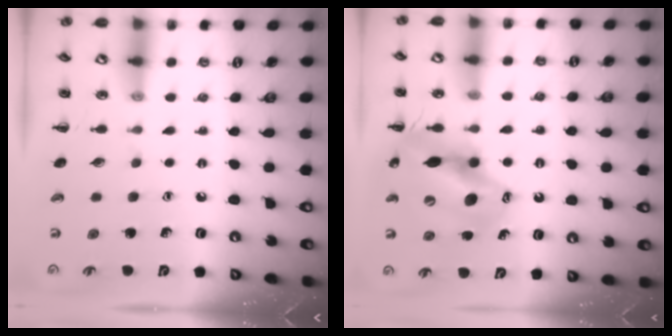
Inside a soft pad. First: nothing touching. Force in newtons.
{"total": 14.2, "press": 13.7, "slide": 4.0}